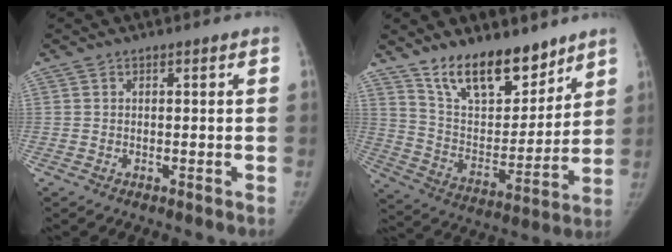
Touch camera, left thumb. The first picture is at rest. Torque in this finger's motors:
{"motor_torque": [0.57, 0.53, 0.45, -0.37, 0.06]}